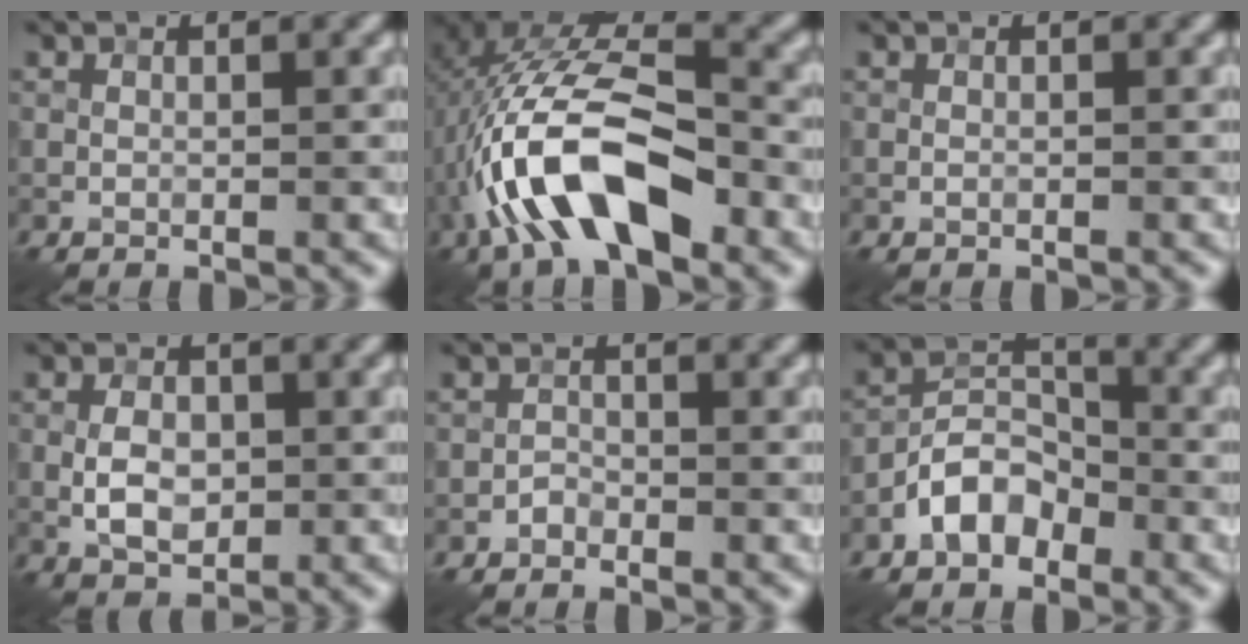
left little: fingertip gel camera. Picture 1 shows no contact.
{"total": 11.3, "force": [-4.0, 5.1, 9.3], "torque": [-0.192, 0.011, -0.073]}
{"total": 0.0}
{"total": 3.4, "force": [-0.3, 2.2, 2.6], "torque": [-0.048, 0.001, -0.005]}
{"total": 0.9, "force": [-0.7, 0.5, 0.2], "torque": [0.000, 0.003, -0.015]}
{"total": 4.3, "force": [-2.5, 2.6, 2.4], "torque": [-0.036, 0.012, -0.052]}